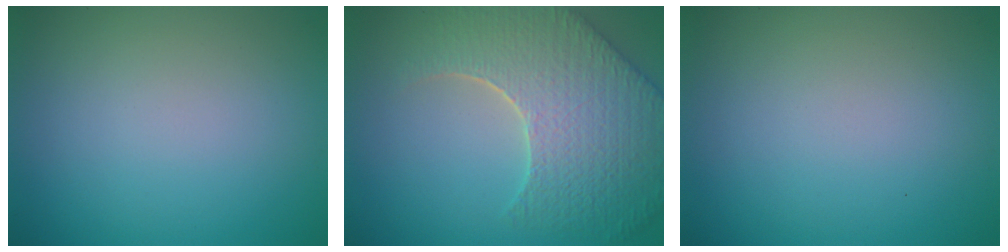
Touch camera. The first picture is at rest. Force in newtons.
{"total": 9.0, "press": 6.4, "slide": 6.3}
{"total": 0.0}